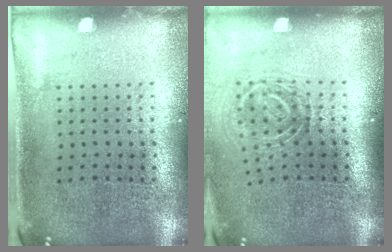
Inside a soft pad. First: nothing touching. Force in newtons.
{"total": 1.9, "press": 1.2, "slide": 1.5}